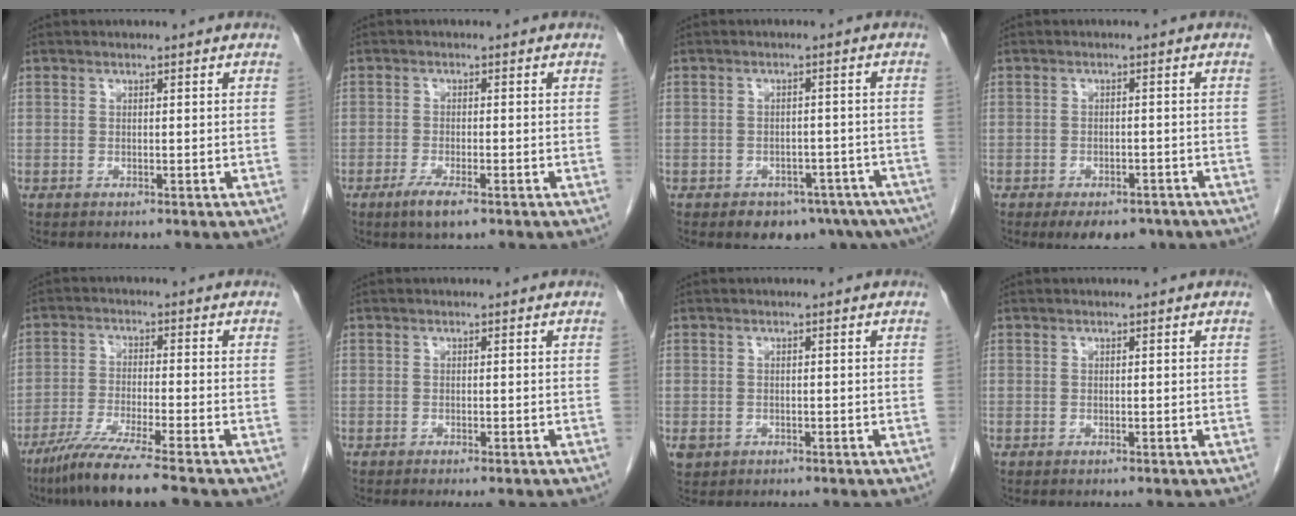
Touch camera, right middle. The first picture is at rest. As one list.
[{"total": 3.7, "force": [-2.2, 0.6, 2.8], "torque": [-0.055, -0.006, -0.039]}, {"total": 10.6, "force": [-7.7, 5.8, 4.3], "torque": [-0.034, 0.006, -0.094]}, {"total": 8.3, "force": [-6.2, 3.9, 3.9], "torque": [-0.042, 0.002, -0.084]}, {"total": 9.2, "force": [-7.1, -0.9, 5.8], "torque": [-0.097, -0.030, -0.125]}, {"total": 2.1, "force": [-1.7, 0.4, 1.1], "torque": [-0.012, -0.006, -0.020]}, {"total": 1.7, "force": [-0.7, 1.5, 0.6], "torque": [-0.013, 0.003, -0.005]}, {"total": 0.0}]